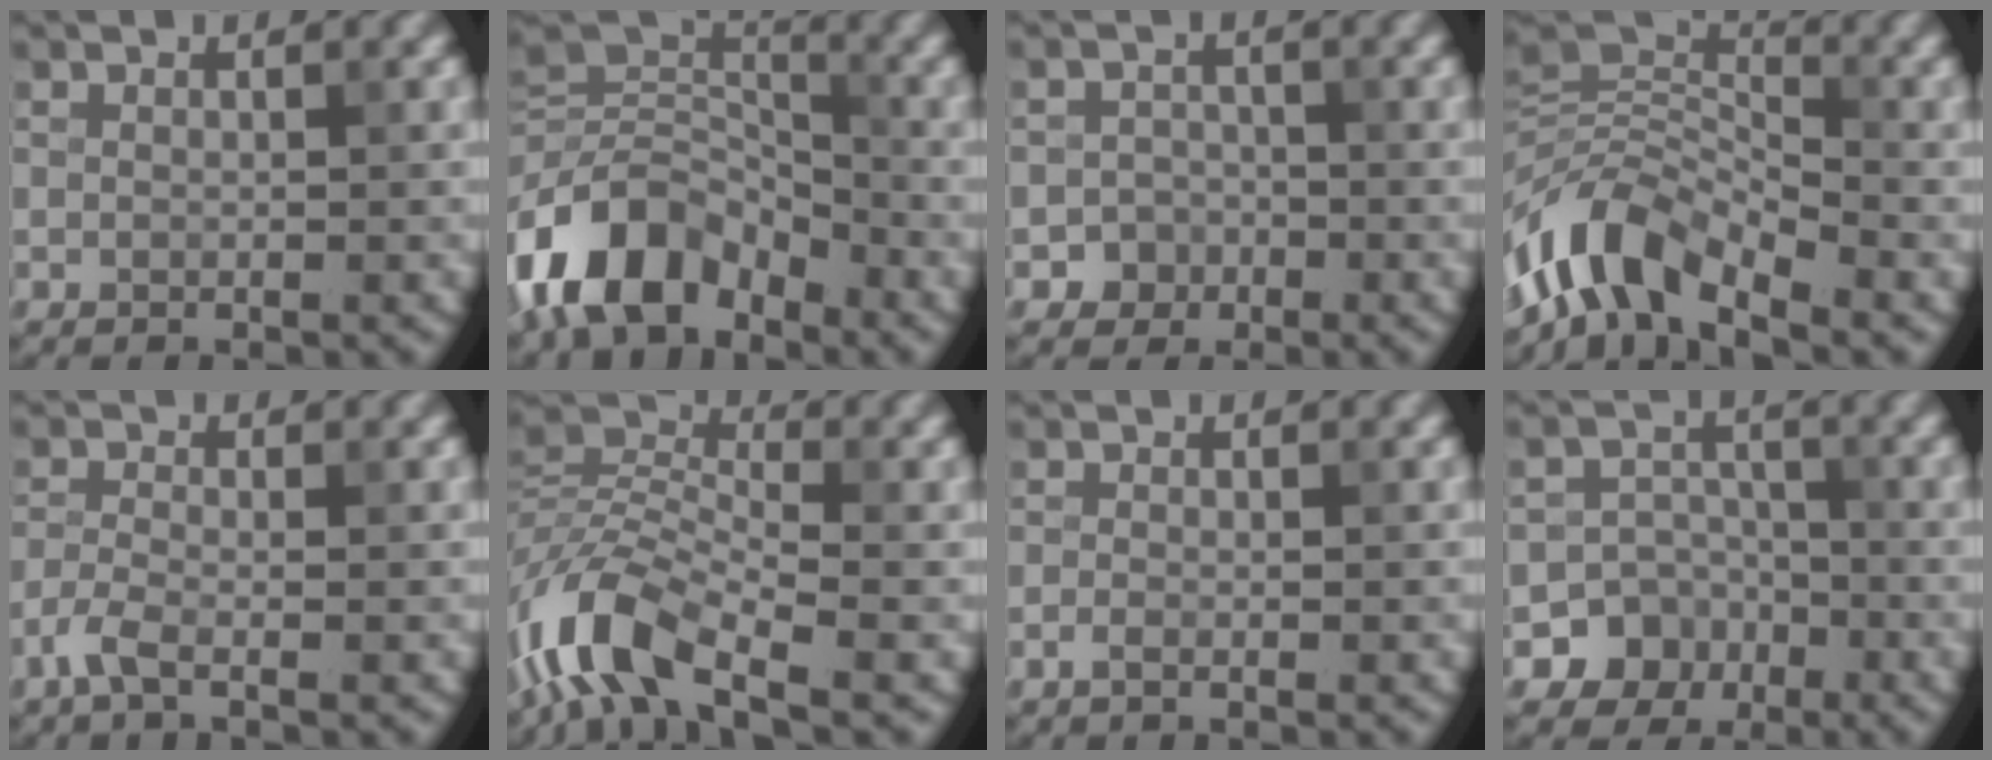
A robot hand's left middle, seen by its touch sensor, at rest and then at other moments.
{"total": 9.5, "force": [-5.2, 5.6, 5.6], "torque": [-0.096, 0.010, -0.116]}
{"total": 2.2, "force": [-1.2, 1.8, 0.1], "torque": [0.014, 0.007, -0.022]}
{"total": 7.0, "force": [-4.4, 3.1, 4.5], "torque": [-0.072, 0.008, -0.099]}
{"total": 2.1, "force": [-1.4, 0.5, 1.4], "torque": [-0.036, -0.003, -0.039]}
{"total": 8.8, "force": [-4.9, 3.6, 6.4], "torque": [-0.127, 0.009, -0.113]}
{"total": 0.8, "force": [-0.5, 0.2, 0.5], "torque": [-0.013, 0.000, -0.013]}
{"total": 6.3, "force": [-3.2, 5.4, 0.6], "torque": [0.019, -0.011, -0.072]}